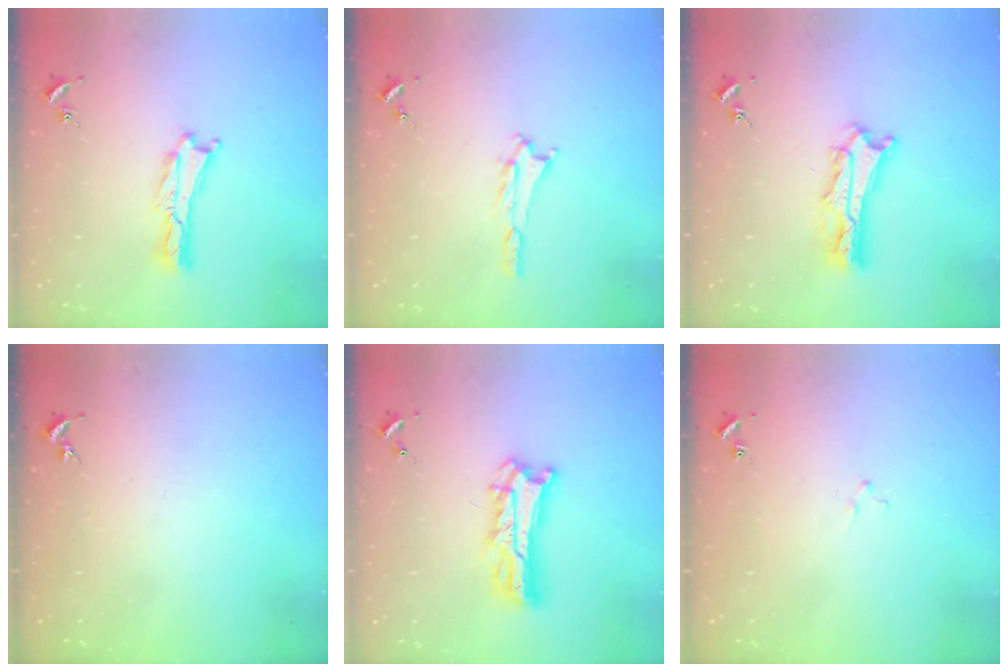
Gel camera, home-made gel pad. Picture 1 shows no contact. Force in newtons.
{"total": 1.2, "press": 1.2, "slide": 0.2}
{"total": 4.4, "press": 4.4, "slide": 0.3}
{"total": 0.0}
{"total": 7.0, "press": 6.9, "slide": 0.6}
{"total": 1.5, "press": 1.5, "slide": 0.2}